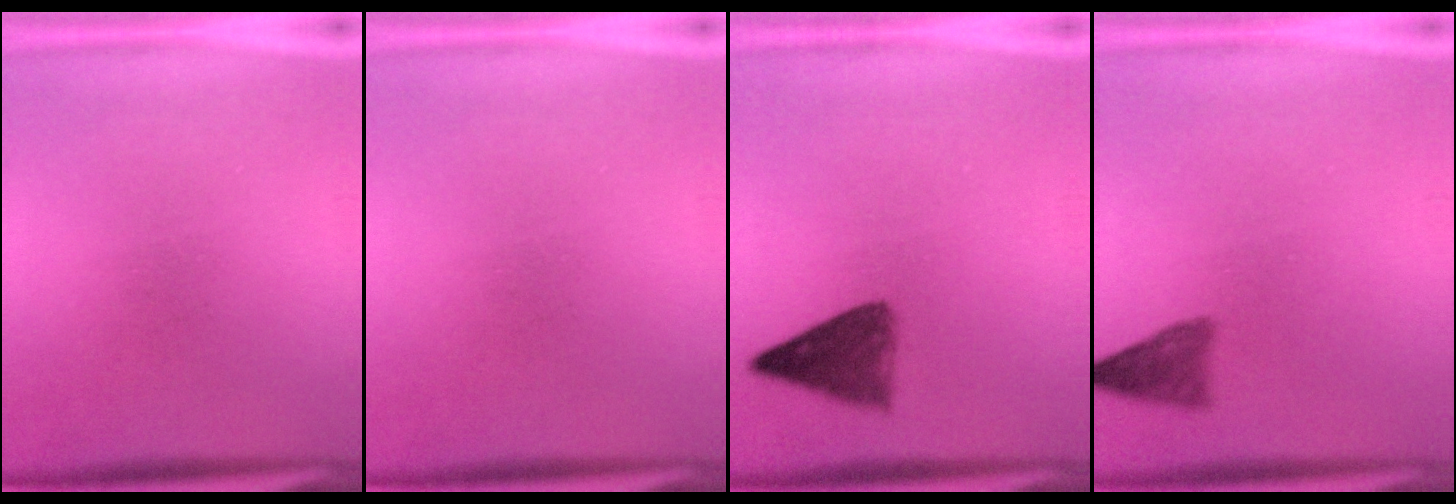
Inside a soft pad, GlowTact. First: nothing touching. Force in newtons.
{"total": 0.0}
{"total": 5.4}
{"total": 2.9}